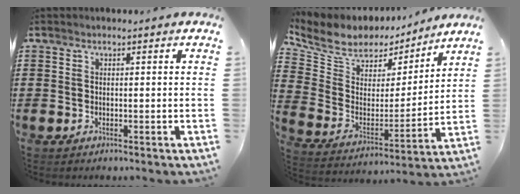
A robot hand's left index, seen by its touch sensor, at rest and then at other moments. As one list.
[{"total": 8.1, "force": [6.7, 4.4, 1.5], "torque": [-0.076, -0.039, 0.119]}]